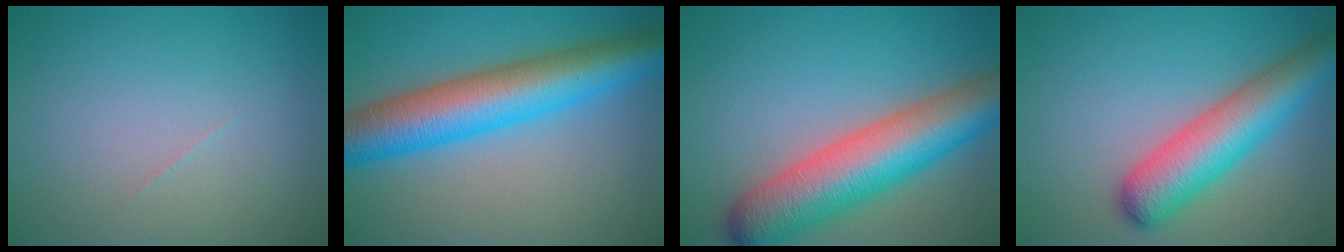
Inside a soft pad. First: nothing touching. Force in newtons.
{"total": 10.1, "press": 10.1, "slide": 0.1}
{"total": 10.4, "press": 10.4, "slide": 0.4}
{"total": 7.4, "press": 7.4, "slide": 0.3}